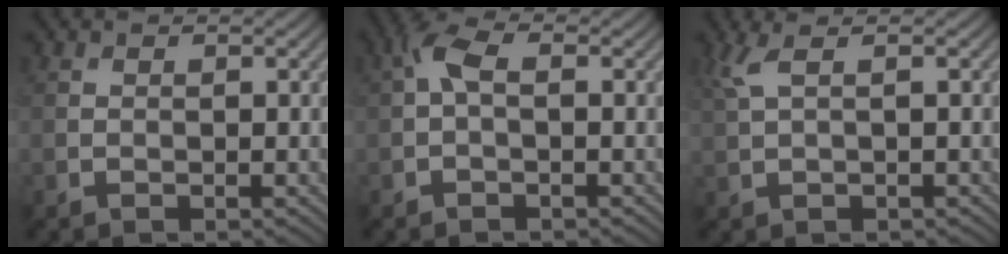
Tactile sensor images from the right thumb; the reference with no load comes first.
{"total": 2.9, "force": [0.1, 1.4, 2.6], "torque": [-0.057, 0.010, -0.005]}
{"total": 2.6, "force": [1.2, 0.6, 2.2], "torque": [-0.051, 0.011, 0.026]}